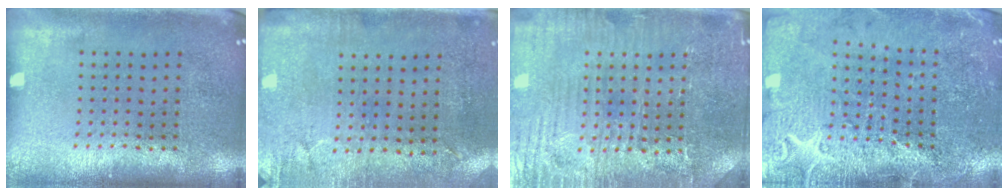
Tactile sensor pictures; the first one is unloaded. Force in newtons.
{"total": 2.9, "press": 2.3, "slide": 1.7}
{"total": 3.9, "press": 3.8, "slide": 0.8}
{"total": 3.1, "press": 3.1, "slide": 0.5}